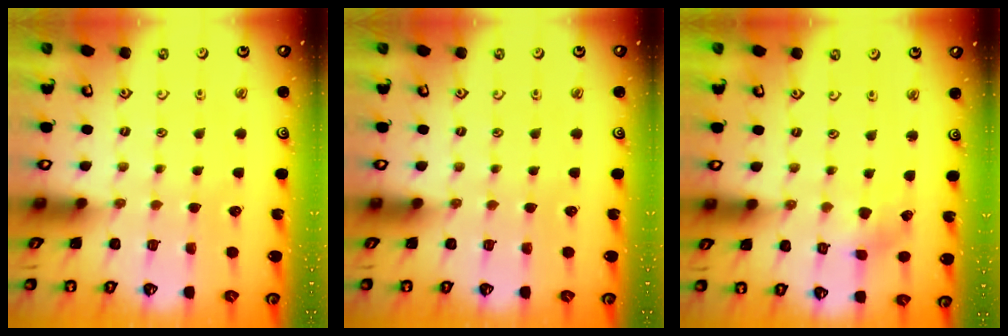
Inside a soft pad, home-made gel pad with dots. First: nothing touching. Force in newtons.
{"total": 0.0}
{"total": 2.9, "press": 2.8, "slide": 0.2}